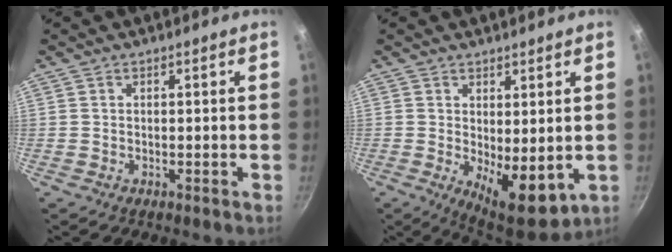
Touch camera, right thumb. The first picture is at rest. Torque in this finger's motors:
{"motor_torque": [-0.31, 0.57, -0.05, 0.03, 0.13]}